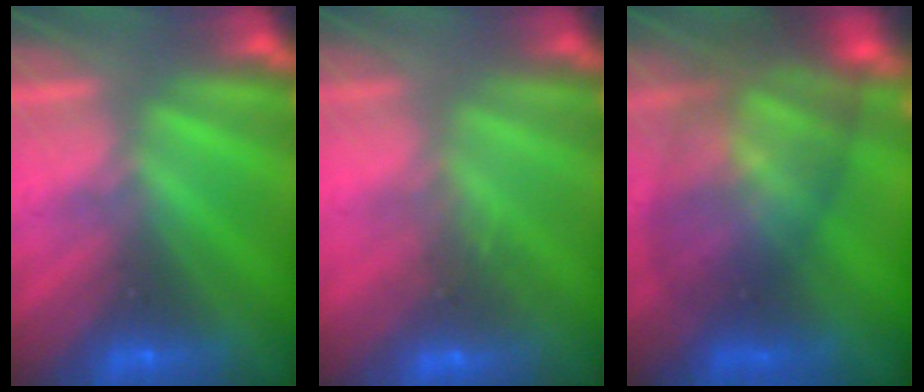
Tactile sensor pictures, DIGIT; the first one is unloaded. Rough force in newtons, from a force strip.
{"total": 2.7}
{"total": 7.9}